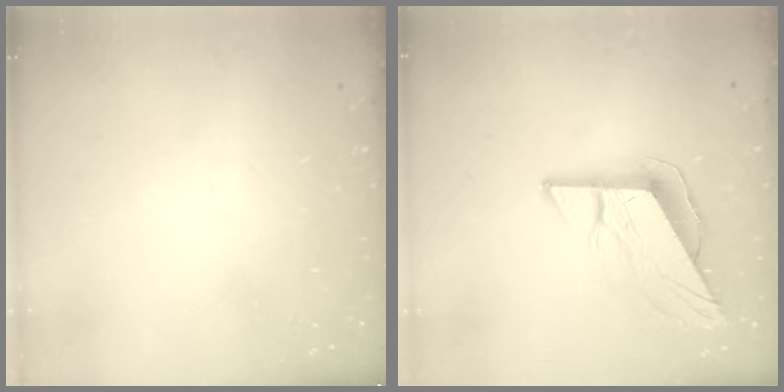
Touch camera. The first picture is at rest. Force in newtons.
{"total": 9.4, "press": 9.4, "slide": 0.4}